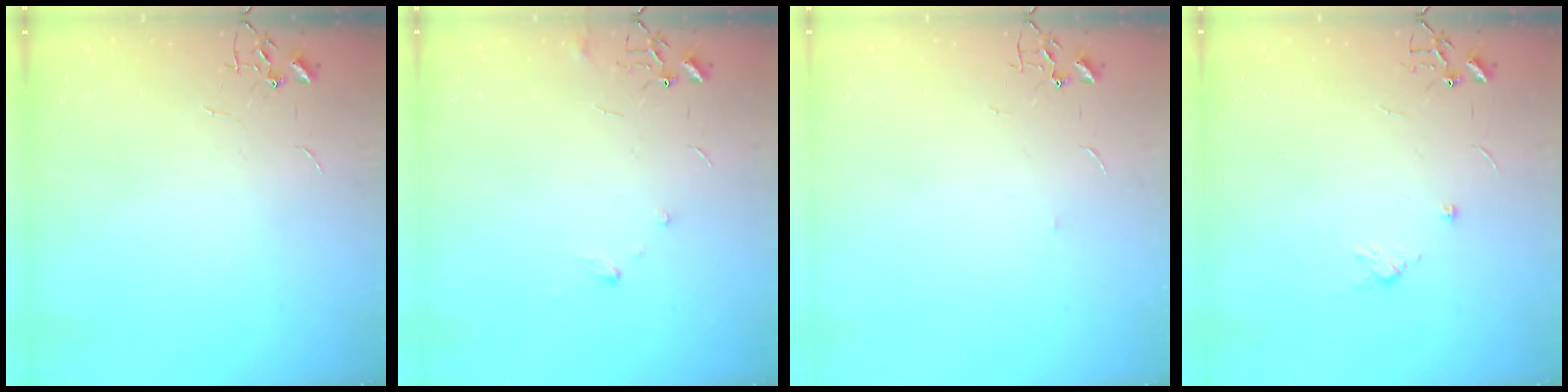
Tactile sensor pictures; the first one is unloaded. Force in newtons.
{"total": 5.7, "press": 5.6, "slide": 0.5}
{"total": 2.6, "press": 2.5, "slide": 0.4}
{"total": 5.6, "press": 5.6, "slide": 0.6}